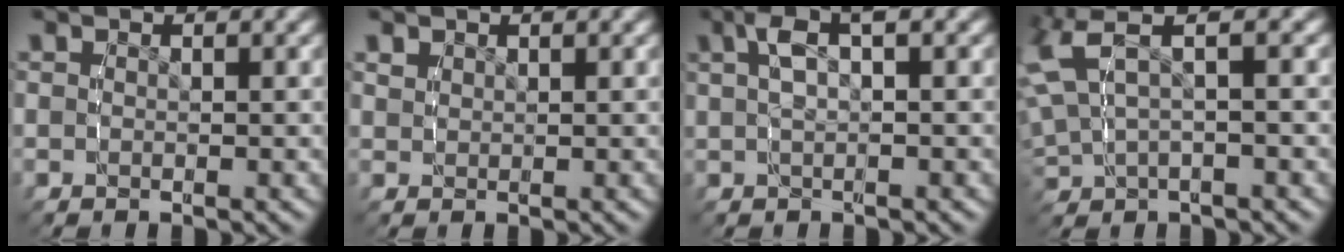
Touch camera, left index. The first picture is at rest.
{"total": 0.8, "force": [0.7, 0.2, 0.3], "torque": [-0.002, -0.003, 0.022]}
{"total": 4.1, "force": [1.5, 1.4, 3.6], "torque": [-0.058, 0.015, 0.025]}
{"total": 5.7, "force": [1.7, 3.5, 4.2], "torque": [-0.092, 0.011, 0.028]}